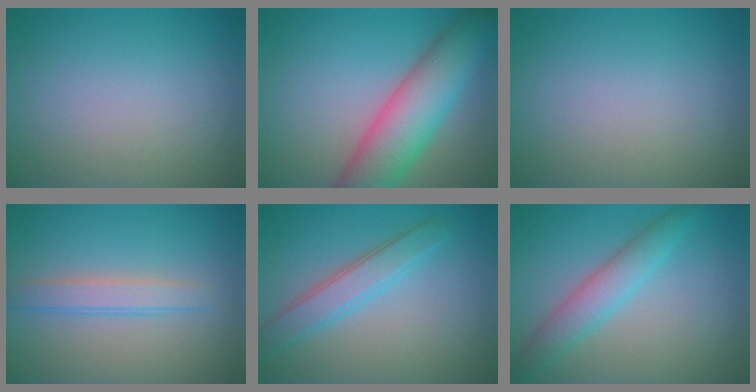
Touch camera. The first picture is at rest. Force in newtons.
{"total": 8.3, "press": 8.3, "slide": 0.5}
{"total": 0.0}
{"total": 2.4, "press": 2.4, "slide": 0.2}
{"total": 3.2, "press": 3.2, "slide": 0.1}
{"total": 3.4, "press": 3.4, "slide": 0.2}